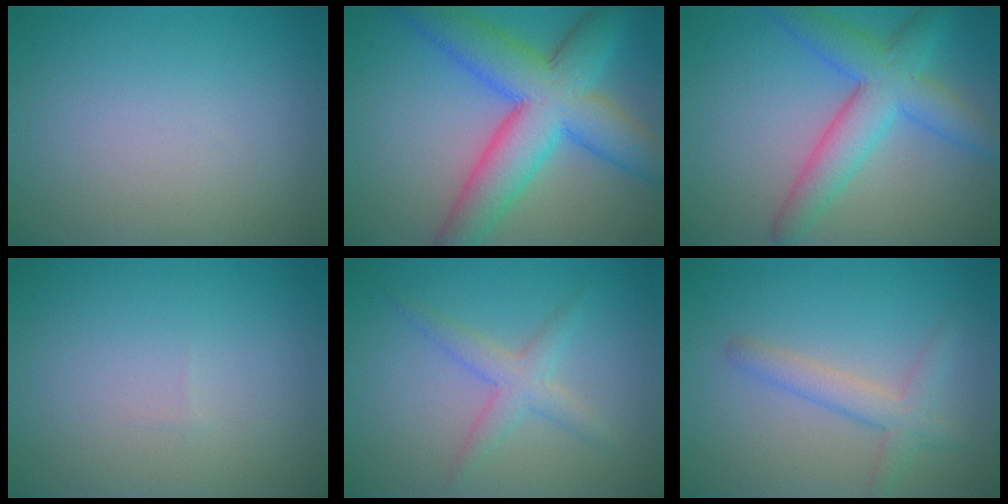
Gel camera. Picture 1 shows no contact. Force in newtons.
{"total": 10.3, "press": 10.3, "slide": 0.4}
{"total": 6.1, "press": 6.1, "slide": 0.1}
{"total": 0.0}
{"total": 2.5, "press": 2.5, "slide": 0.1}
{"total": 2.7, "press": 2.6, "slide": 0.1}